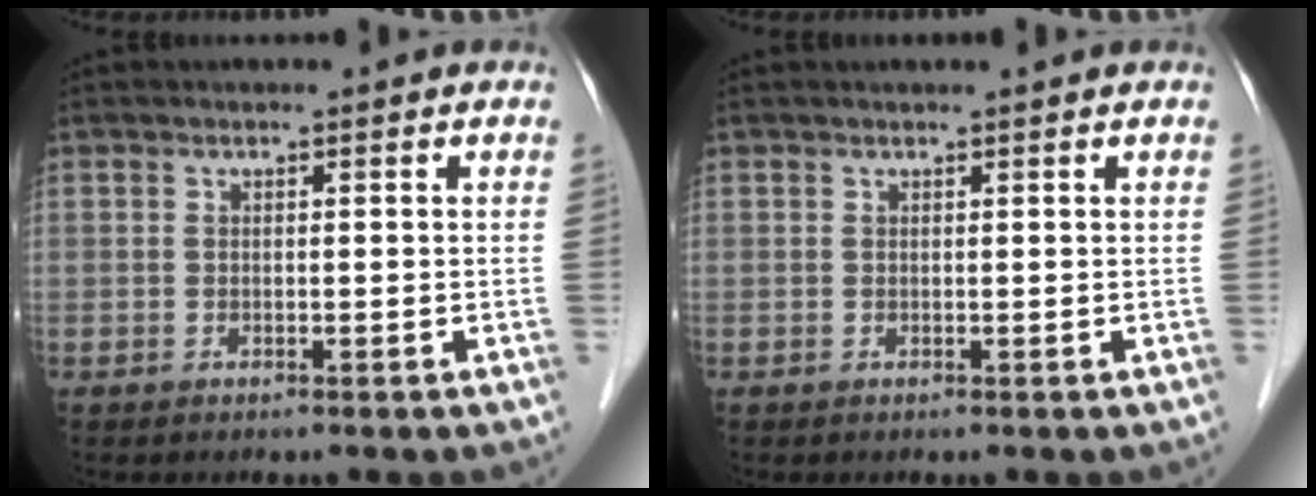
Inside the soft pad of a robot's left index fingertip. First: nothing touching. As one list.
[{"total": 1.1, "force": [1.0, -0.2, 0.4], "torque": [-0.007, 0.007, 0.018]}]